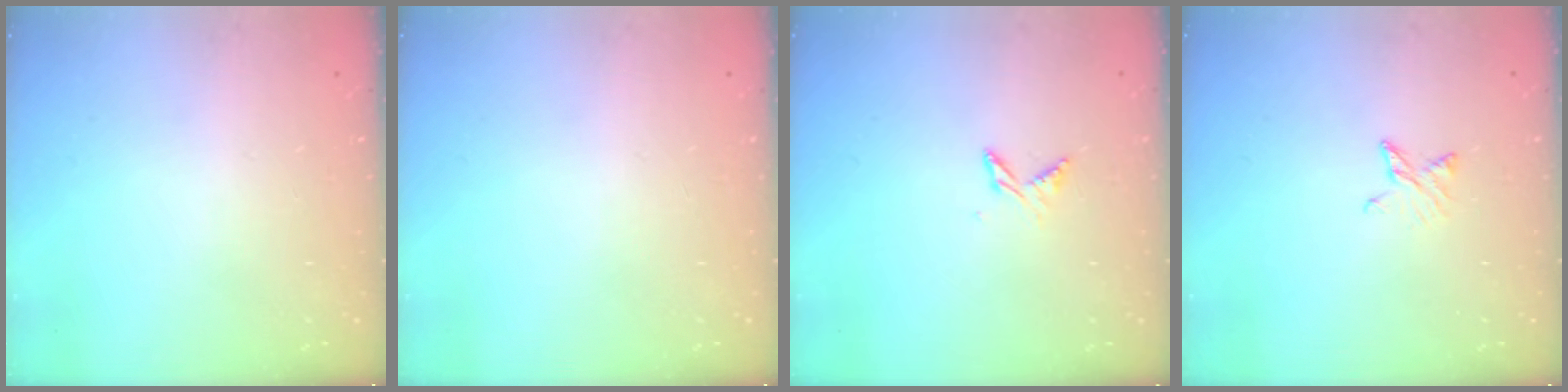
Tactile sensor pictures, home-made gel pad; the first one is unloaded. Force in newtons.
{"total": 0.0}
{"total": 4.7, "press": 4.6, "slide": 0.6}
{"total": 3.4, "press": 3.3, "slide": 0.5}